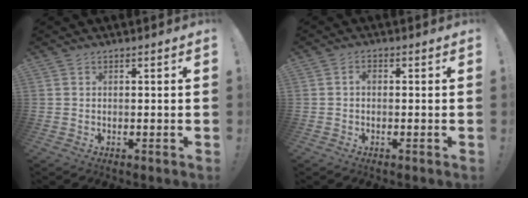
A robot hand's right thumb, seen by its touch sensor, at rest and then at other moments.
{"total": 1.4, "force": [-0.5, 0.8, 1.0], "torque": [-0.022, 0.007, -0.010]}